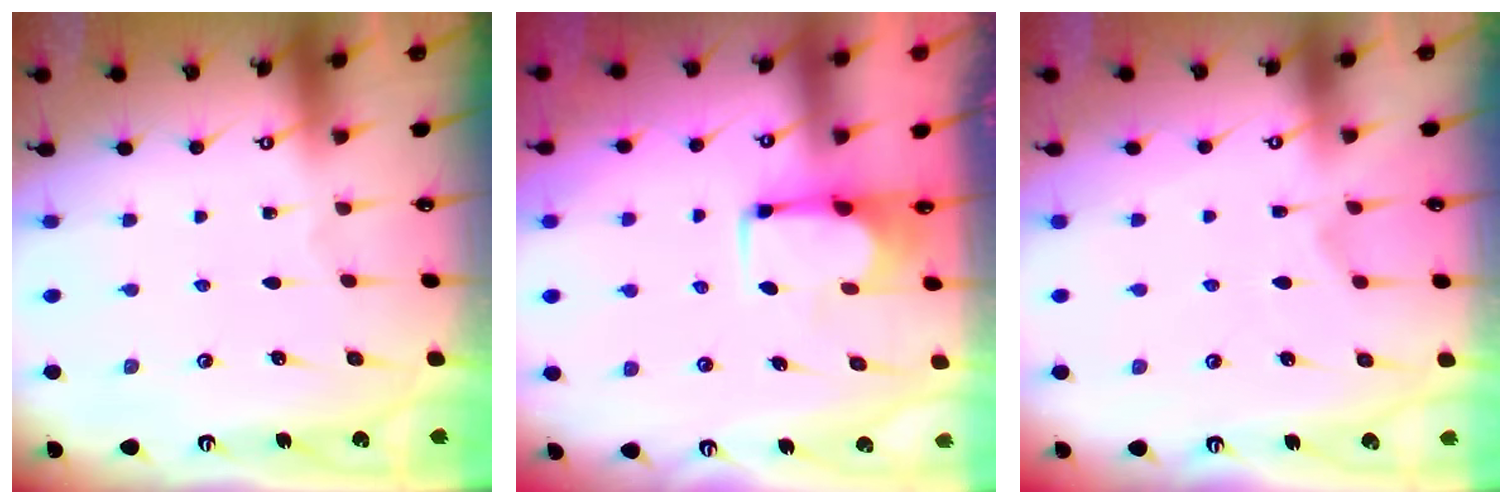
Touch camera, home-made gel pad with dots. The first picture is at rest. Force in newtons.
{"total": 1.8, "press": 1.6, "slide": 0.8}
{"total": 5.8, "press": 5.6, "slide": 1.4}